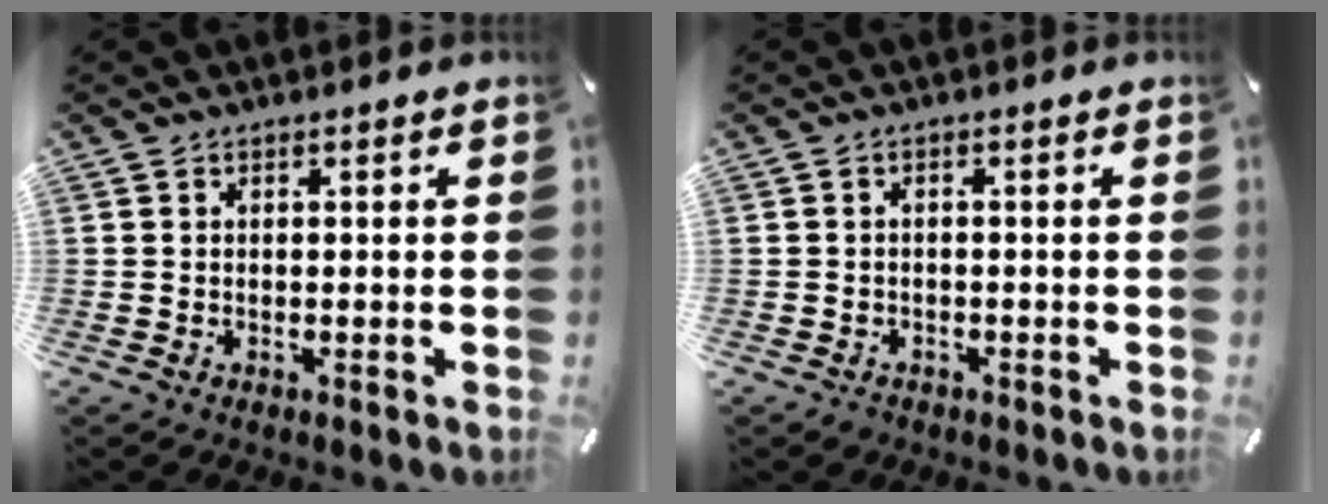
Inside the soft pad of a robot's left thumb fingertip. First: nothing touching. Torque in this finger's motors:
{"motor_torque": [-0.03, 0.02, -0.01, 0.01, 0.00]}